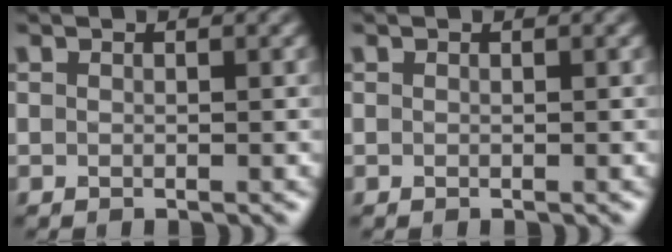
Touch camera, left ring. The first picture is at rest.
{"total": 0.0}